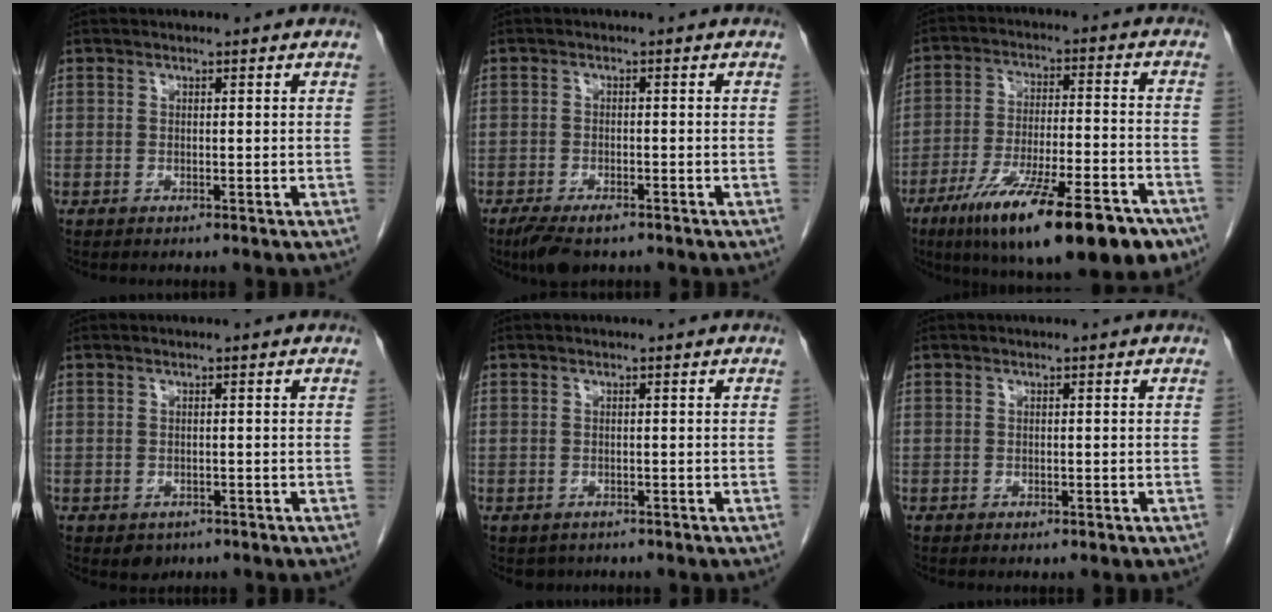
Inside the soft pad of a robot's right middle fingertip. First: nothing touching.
{"total": 5.1, "force": [-3.6, 1.8, 3.0], "torque": [-0.054, -0.008, -0.060]}
{"total": 22.2, "force": [-14.1, 4.5, 16.6], "torque": [-0.219, -0.019, -0.222]}
{"total": 2.1, "force": [-1.2, 1.6, 0.7], "torque": [-0.008, 0.001, -0.009]}
{"total": 1.6, "force": [-1.2, 1.0, 0.2], "torque": [-0.010, -0.001, -0.013]}
{"total": 0.5, "force": [-0.3, 0.3, 0.3], "torque": [-0.008, 0.000, -0.001]}